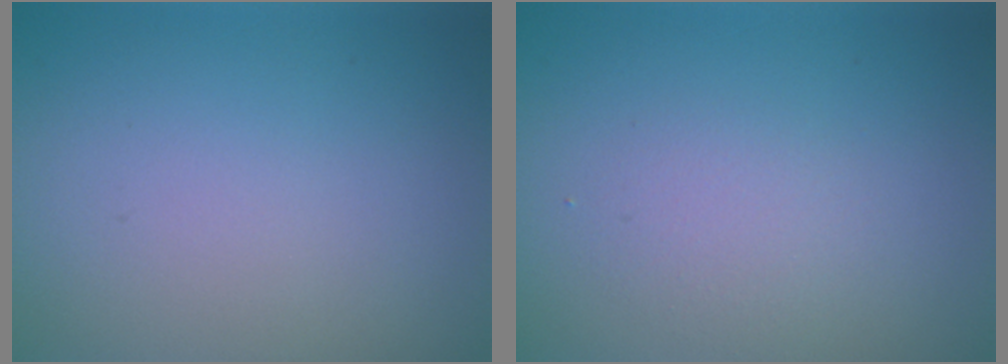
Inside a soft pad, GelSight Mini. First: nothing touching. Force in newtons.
{"total": 1.6, "press": 1.6, "slide": 0.1}